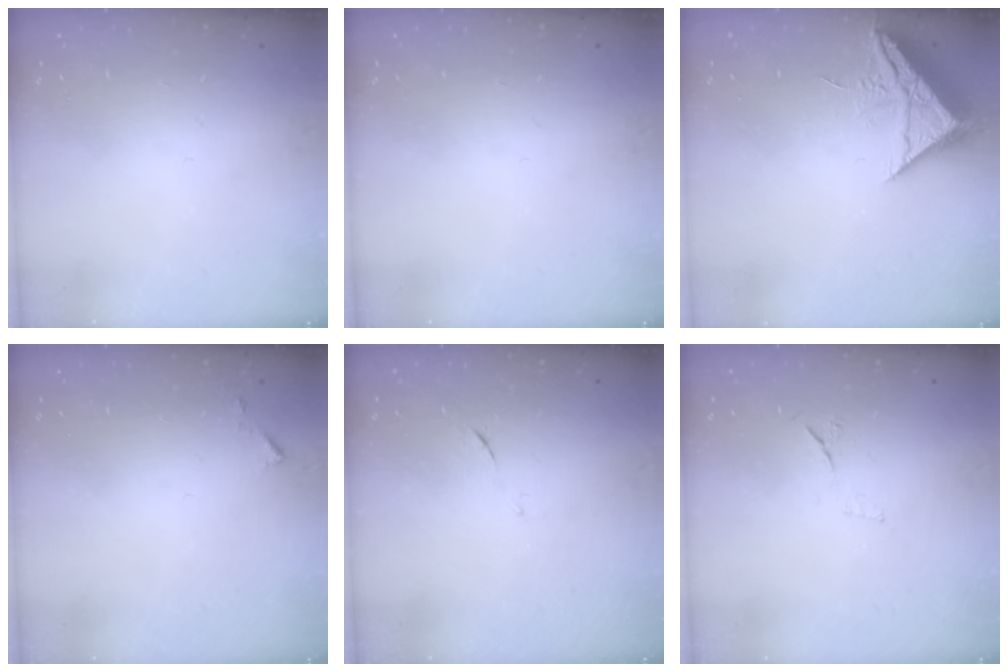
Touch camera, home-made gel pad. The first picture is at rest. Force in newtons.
{"total": 0.0}
{"total": 10.4, "press": 10.3, "slide": 1.1}
{"total": 5.3, "press": 5.2, "slide": 0.5}
{"total": 5.1, "press": 5.1, "slide": 0.4}
{"total": 6.2, "press": 6.2, "slide": 0.9}